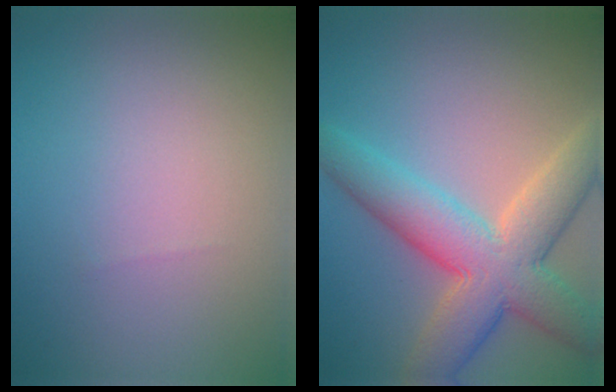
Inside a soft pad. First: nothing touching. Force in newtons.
{"total": 9.0, "press": 8.9, "slide": 0.5}